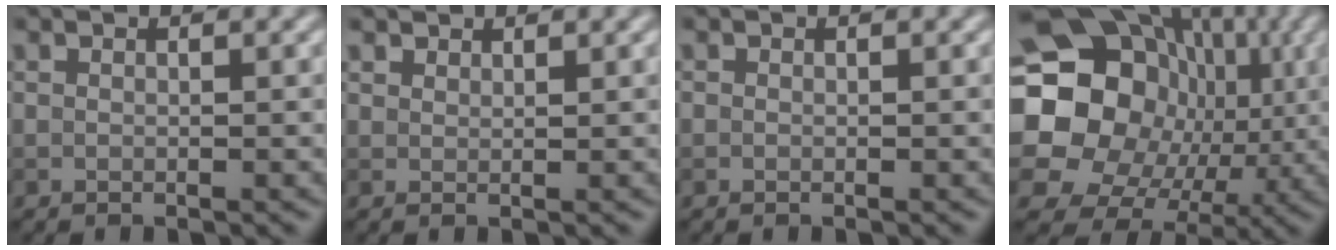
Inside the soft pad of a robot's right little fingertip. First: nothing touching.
{"total": 1.4, "force": [1.3, 0.5, 0.2], "torque": [-0.007, -0.001, 0.024]}
{"total": 0.0}
{"total": 20.8, "force": [2.2, 18.4, 9.3], "torque": [-0.176, 0.013, 0.015]}